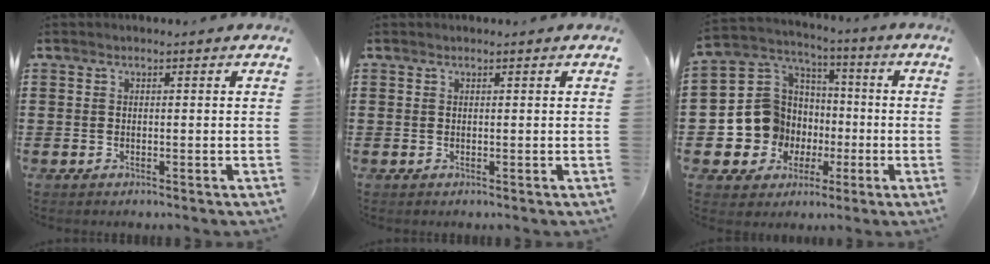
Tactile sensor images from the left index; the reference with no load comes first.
{"total": 0.0}
{"total": 10.1, "force": [-1.6, 9.7, 2.1], "torque": [-0.114, -0.013, -0.026]}